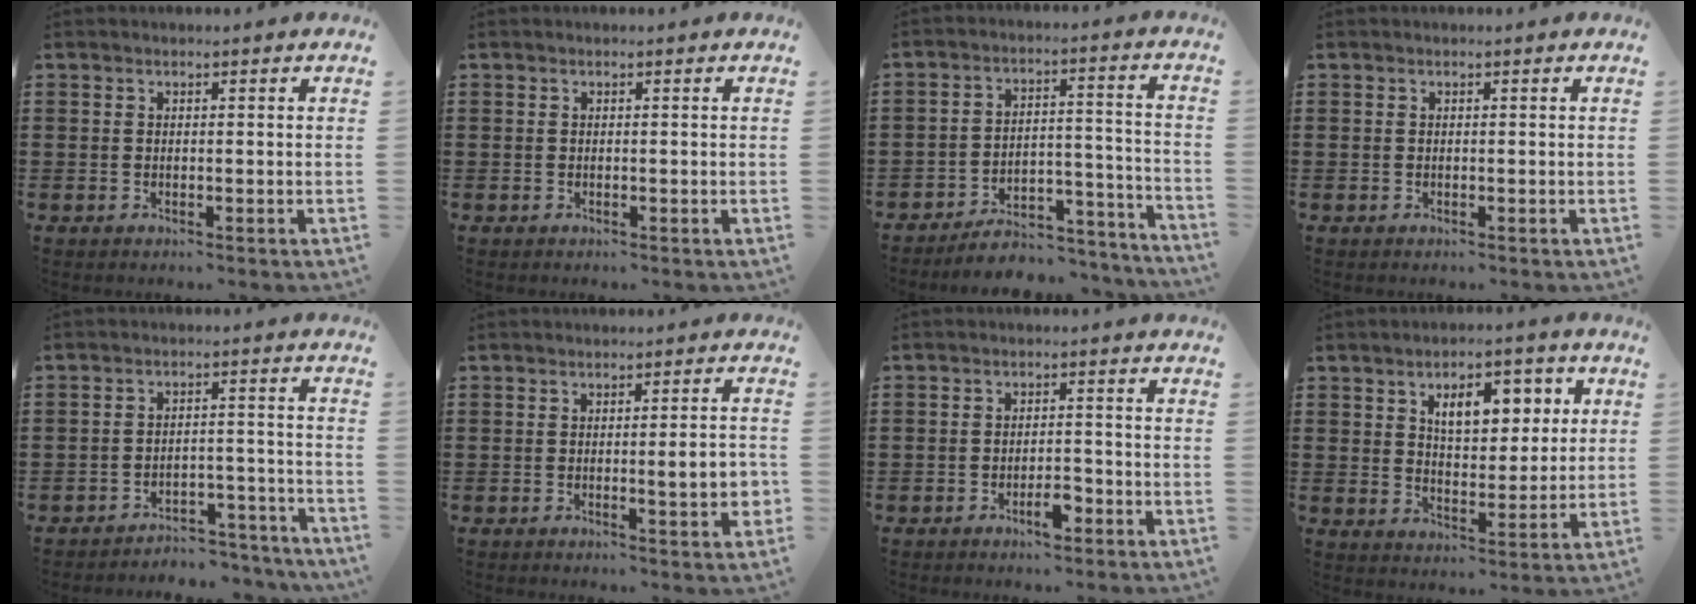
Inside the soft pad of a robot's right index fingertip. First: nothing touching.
{"total": 0.0}
{"total": 5.3, "force": [-4.9, 1.5, 1.3], "torque": [-0.022, 0.009, -0.096]}
{"total": 0.0}
{"total": 4.1, "force": [-4.1, 0.6, 0.6], "torque": [-0.014, 0.008, -0.085]}
{"total": 4.7, "force": [-0.5, 0.5, 4.7], "torque": [-0.061, -0.012, -0.011]}
{"total": 3.5, "force": [-2.1, 1.2, 2.6], "torque": [-0.042, 0.004, -0.037]}
{"total": 7.5, "force": [3.3, 4.0, 5.4], "torque": [-0.088, 0.002, 0.049]}